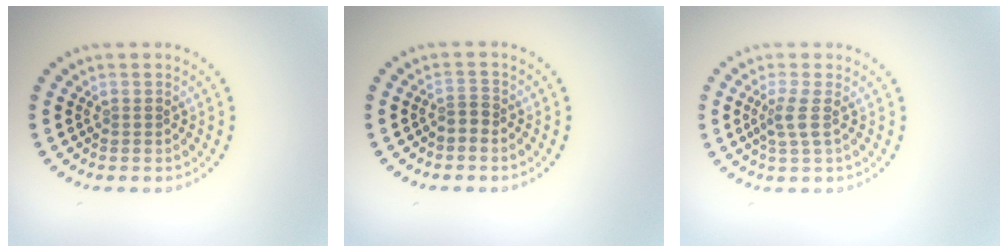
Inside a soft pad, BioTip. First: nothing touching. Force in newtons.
{"total": 1.3, "press": 1.0, "slide": 0.9}
{"total": 2.1, "press": 1.6, "slide": 1.4}